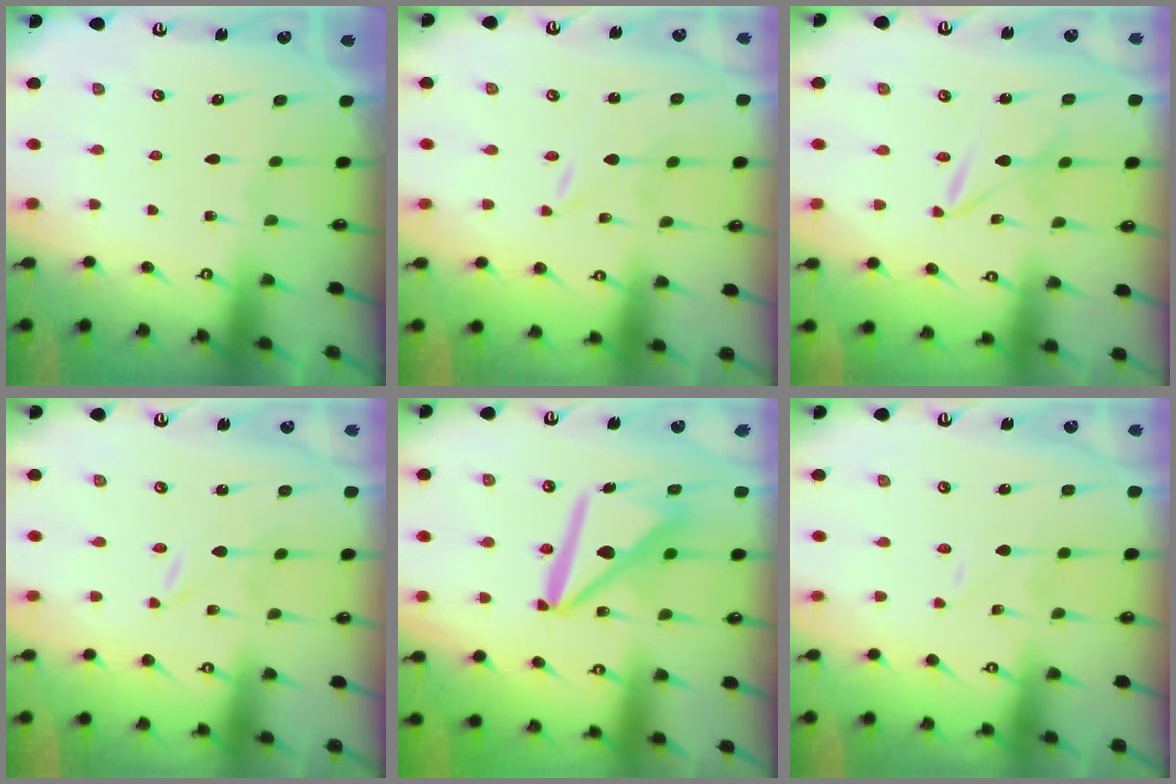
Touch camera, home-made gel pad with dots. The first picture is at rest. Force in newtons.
{"total": 0.0}
{"total": 4.1, "press": 4.1, "slide": 0.3}
{"total": 0.0}
{"total": 12.4, "press": 12.4, "slide": 1.4}
{"total": 0.9, "press": 0.9, "slide": 0.1}